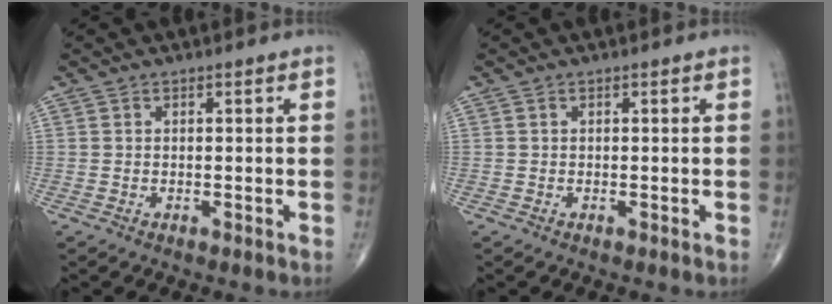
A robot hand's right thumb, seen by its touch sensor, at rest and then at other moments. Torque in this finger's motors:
{"motor_torque": [0.24, 0.18, 0.14, 0.07, -0.01]}